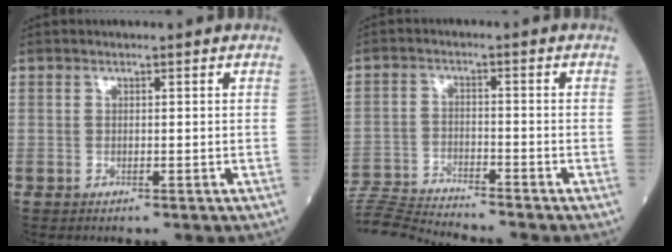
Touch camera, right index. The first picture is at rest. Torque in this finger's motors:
{"motor_torque": [-1.08, -0.70, -0.51, -0.07]}